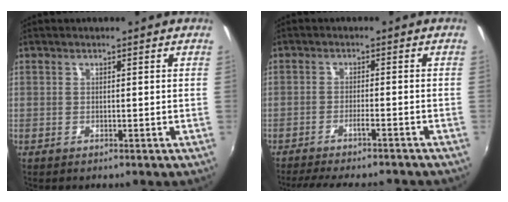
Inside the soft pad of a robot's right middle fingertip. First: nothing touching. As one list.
[{"total": 11.8, "force": [-10.7, 1.0, 4.9], "torque": [-0.105, -0.008, -0.154]}]